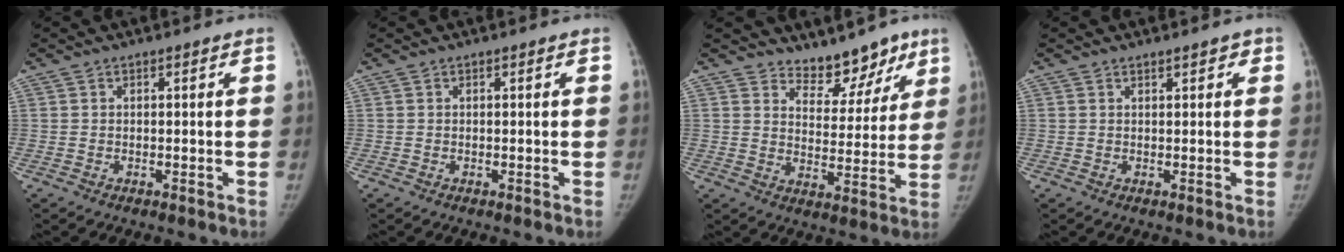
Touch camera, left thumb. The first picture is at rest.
{"total": 0.0}
{"total": 9.7, "force": [7.9, 4.9, 2.8], "torque": [0.005, -0.054, 0.121]}
{"total": 1.9, "force": [1.3, 1.0, 1.1], "torque": [-0.002, -0.004, 0.014]}